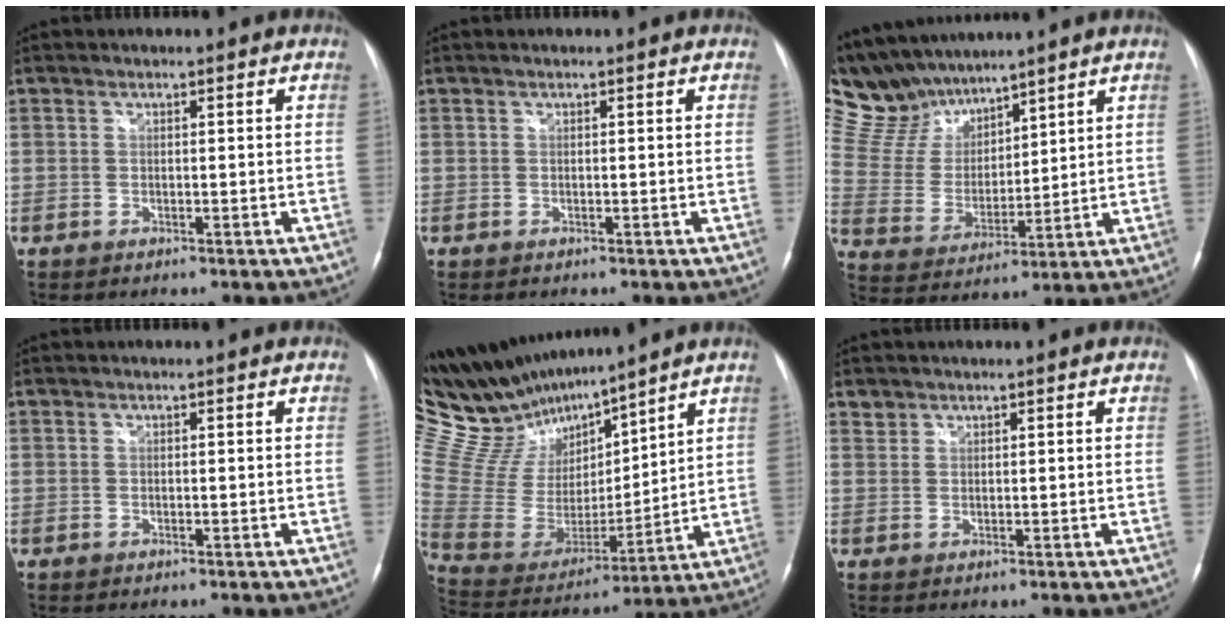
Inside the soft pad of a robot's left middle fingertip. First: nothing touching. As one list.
[{"total": 0.0}, {"total": 11.7, "force": [10.6, 3.8, 3.0], "torque": [-0.086, 0.025, 0.219]}, {"total": 0.0}, {"total": 18.8, "force": [16.9, 3.8, 7.4], "torque": [-0.154, 0.001, 0.324]}, {"total": 1.1, "force": [1.0, 0.6, -0.2], "torque": [0.007, 0.005, 0.017]}]